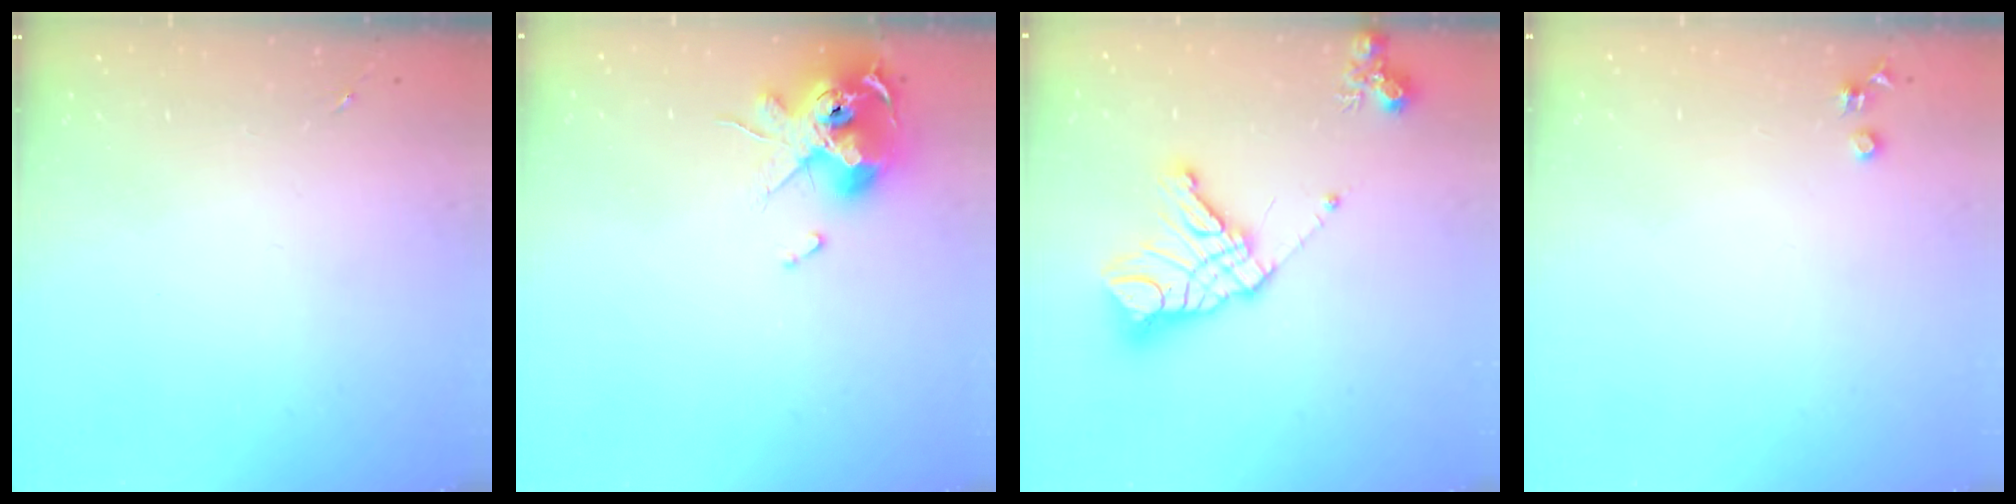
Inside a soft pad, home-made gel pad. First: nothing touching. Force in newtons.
{"total": 13.0, "press": 12.9, "slide": 1.8}
{"total": 17.2, "press": 17.0, "slide": 2.4}
{"total": 3.5, "press": 3.5, "slide": 0.4}